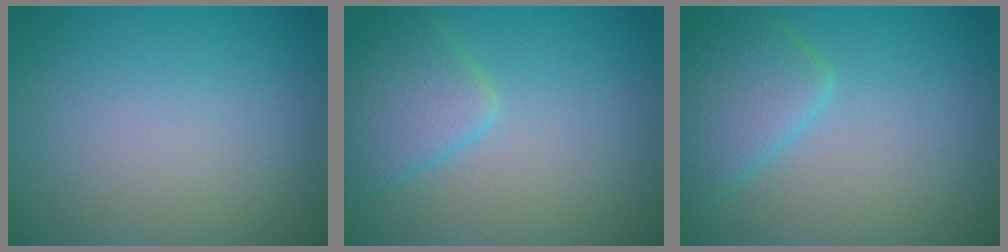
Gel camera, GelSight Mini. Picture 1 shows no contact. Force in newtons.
{"total": 3.9, "press": 3.9, "slide": 0.2}
{"total": 4.2, "press": 4.1, "slide": 0.2}